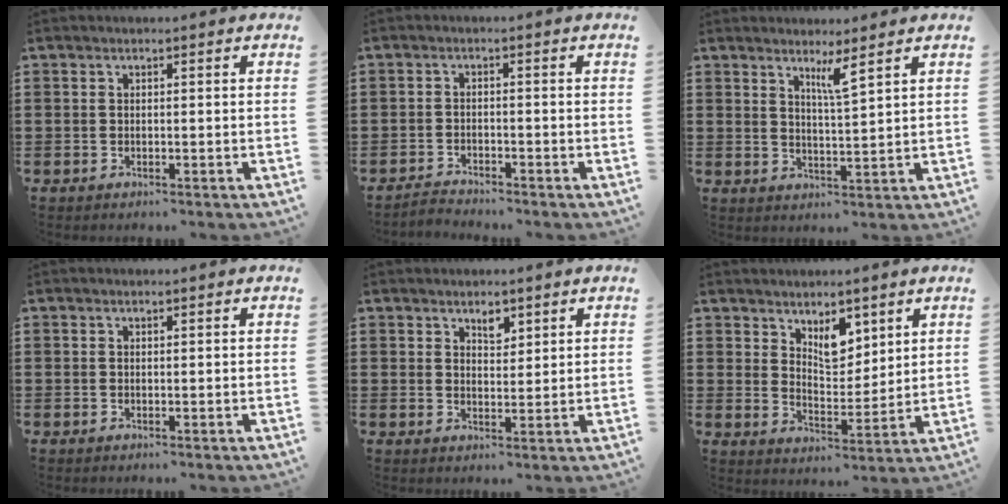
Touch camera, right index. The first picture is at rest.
{"total": 1.8, "force": [-1.8, 0.1, 0.0], "torque": [-0.006, 0.004, -0.038]}
{"total": 3.5, "force": [2.6, -0.3, 2.3], "torque": [-0.043, -0.004, 0.043]}
{"total": 0.0}
{"total": 2.6, "force": [2.0, 1.2, 1.1], "torque": [-0.018, -0.001, 0.035]}
{"total": 6.1, "force": [4.2, 3.2, 3.0], "torque": [-0.057, -0.007, 0.074]}